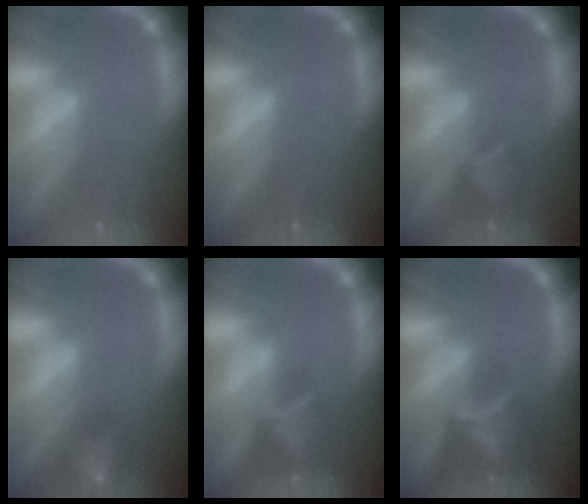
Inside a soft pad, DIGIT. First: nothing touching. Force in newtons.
{"total": 0.9}
{"total": 2.9}
{"total": 4.5}
{"total": 4.0}
{"total": 5.5}